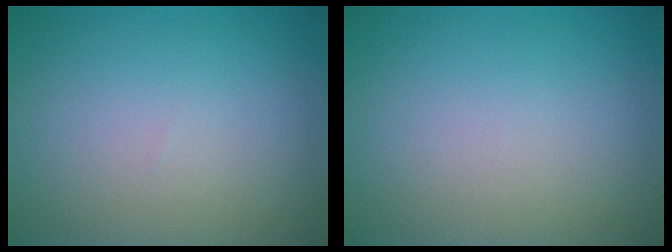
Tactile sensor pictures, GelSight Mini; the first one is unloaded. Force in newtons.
{"total": 0.0}